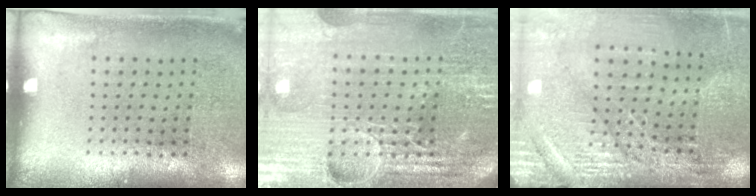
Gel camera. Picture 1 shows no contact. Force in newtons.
{"total": 6.1, "press": 5.4, "slide": 2.7}
{"total": 3.3, "press": 3.3, "slide": 0.0}